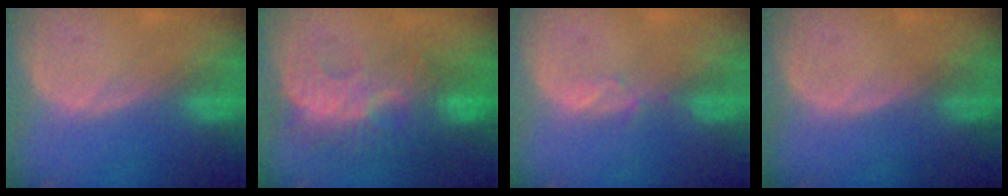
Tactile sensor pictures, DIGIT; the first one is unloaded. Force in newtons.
{"total": 9.0, "press": 8.9, "slide": 1.7}
{"total": 1.1, "press": 1.1, "slide": 0.2}
{"total": 0.0}